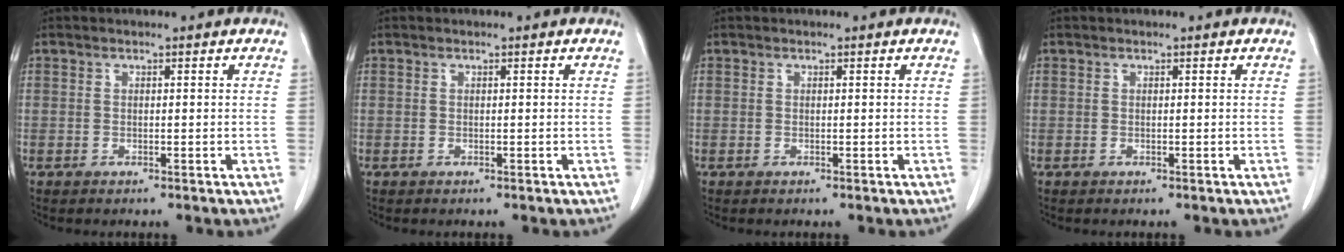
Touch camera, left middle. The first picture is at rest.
{"total": 0.0}
{"total": 0.0}
{"total": 0.0}